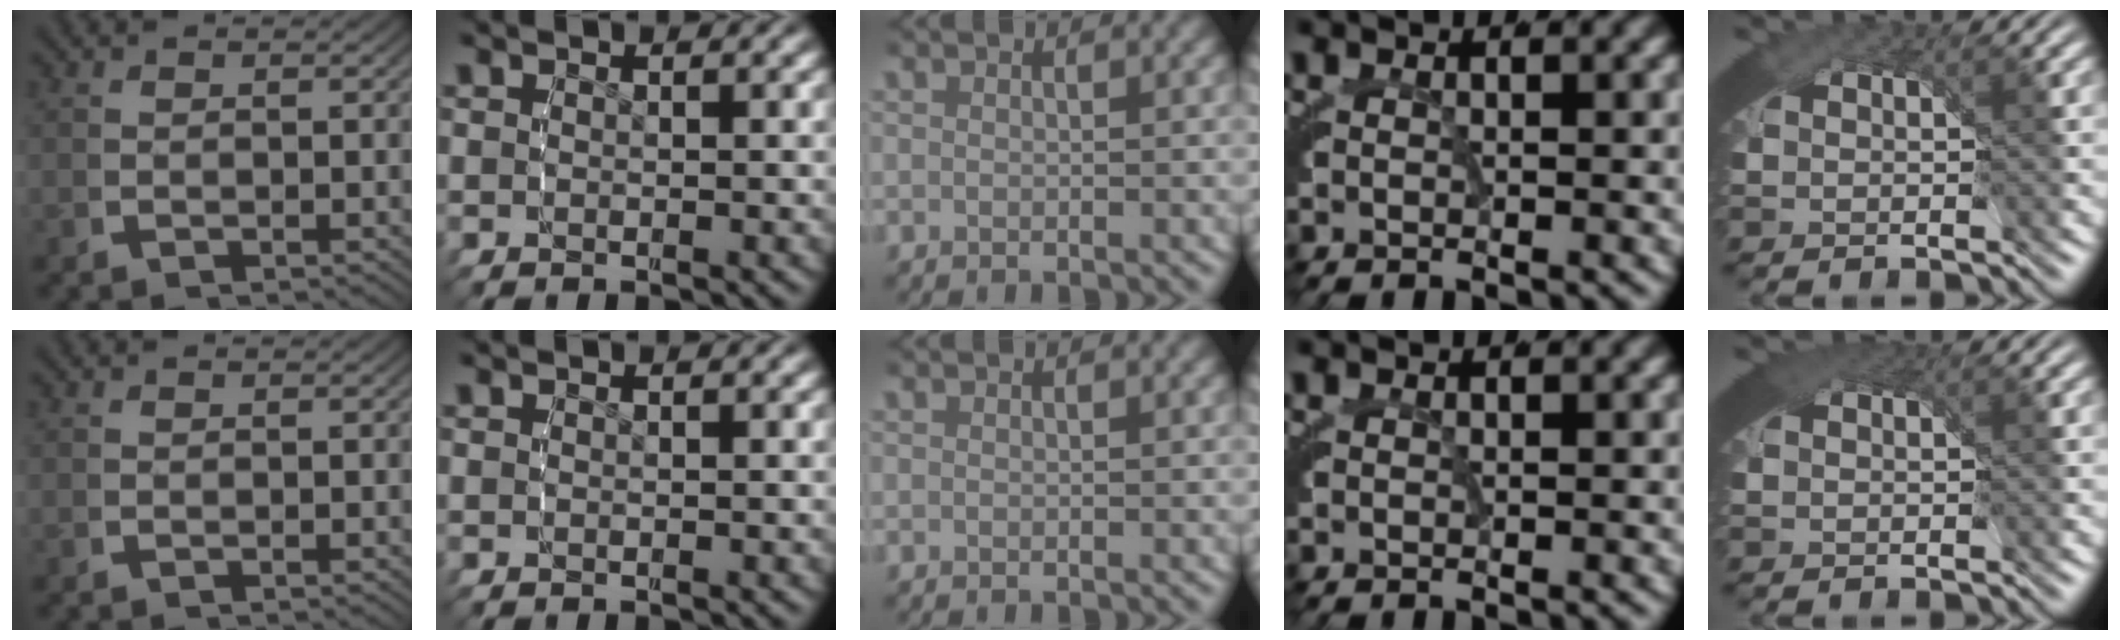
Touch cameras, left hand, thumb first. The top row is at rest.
{"little": {"total": 0.5, "force": [0.1, 0.3, 0.4], "torque": [-0.006, 0.005, -0.002]}}